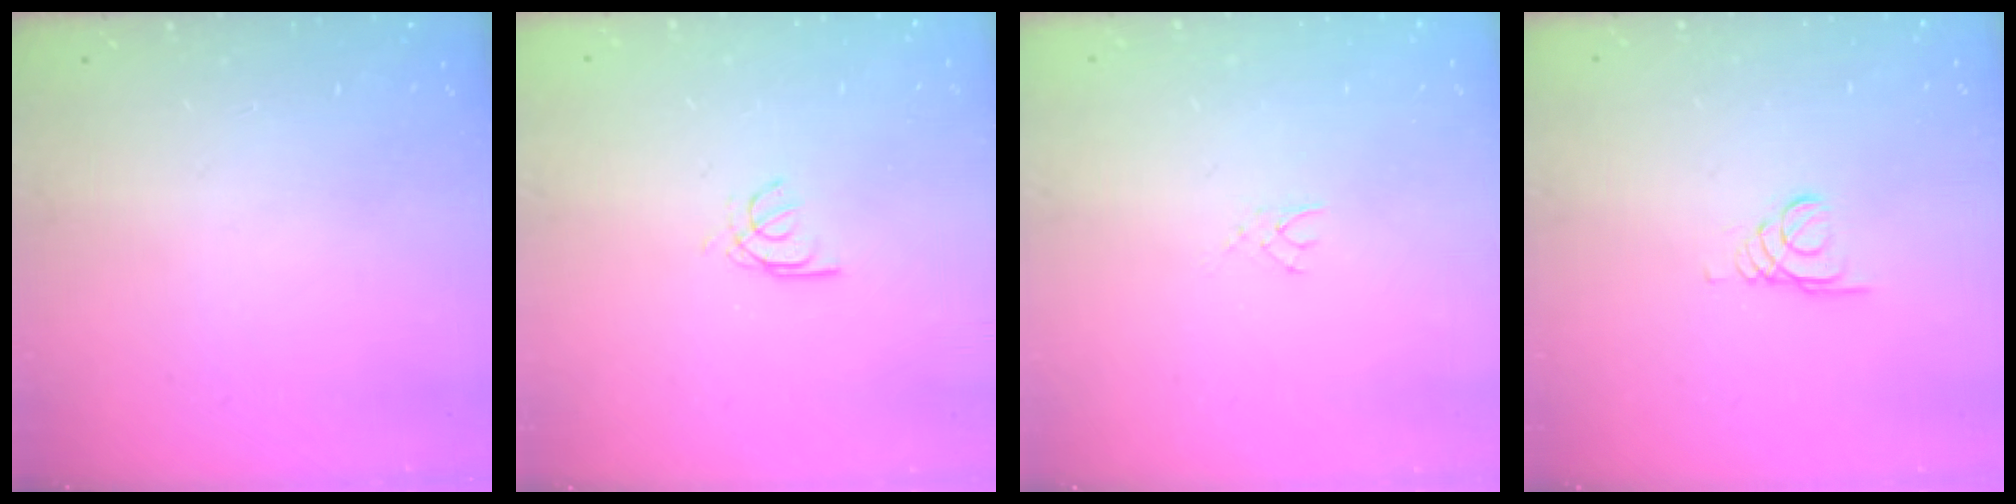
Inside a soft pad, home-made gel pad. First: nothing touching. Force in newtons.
{"total": 2.6, "press": 2.6, "slide": 0.4}
{"total": 2.1, "press": 2.1, "slide": 0.3}
{"total": 1.0, "press": 1.0, "slide": 0.1}